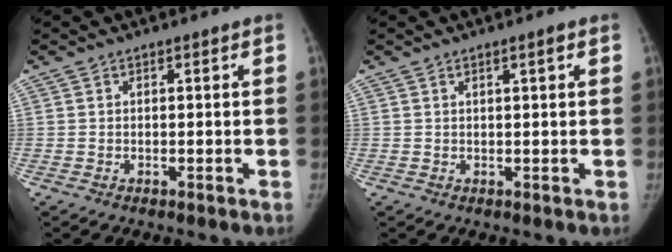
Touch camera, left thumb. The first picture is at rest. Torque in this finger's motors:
{"motor_torque": [-0.15, 0.00, -0.07, 0.01, -0.03]}